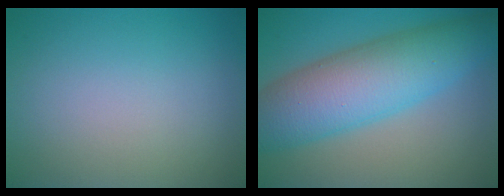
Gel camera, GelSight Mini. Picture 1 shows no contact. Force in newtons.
{"total": 9.2, "press": 9.2, "slide": 0.3}